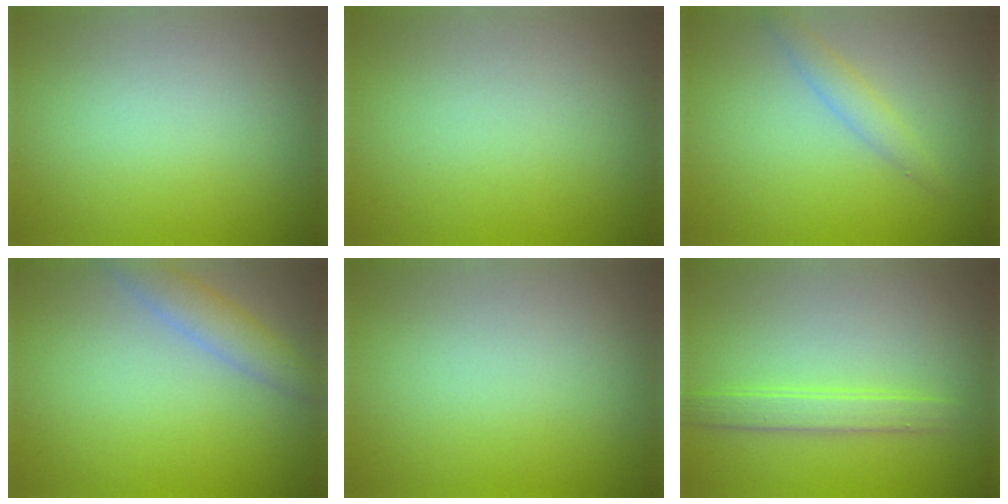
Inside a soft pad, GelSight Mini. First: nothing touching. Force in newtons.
{"total": 0.0}
{"total": 1.6, "press": 1.6, "slide": 0.2}
{"total": 2.9, "press": 2.9, "slide": 0.1}
{"total": 0.0}
{"total": 2.2, "press": 2.2, "slide": 0.1}